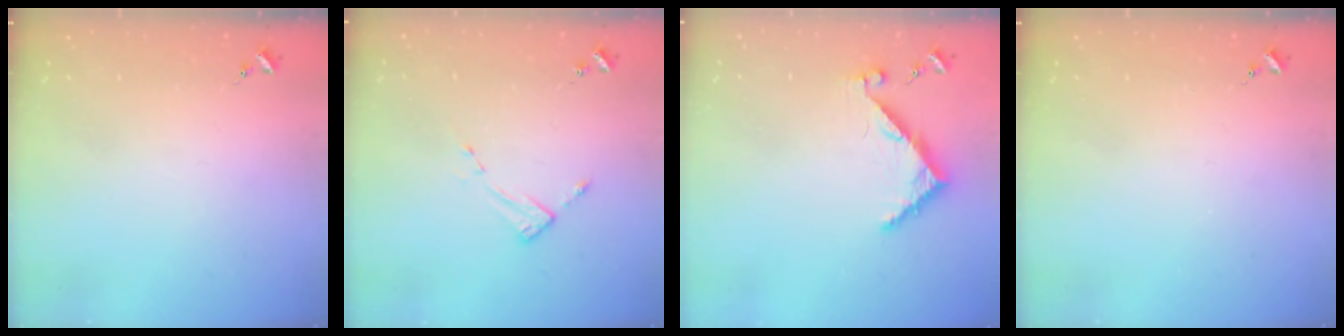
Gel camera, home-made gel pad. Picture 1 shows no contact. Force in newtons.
{"total": 2.7, "press": 2.7, "slide": 0.4}
{"total": 6.3, "press": 6.3, "slide": 0.5}
{"total": 0.0}